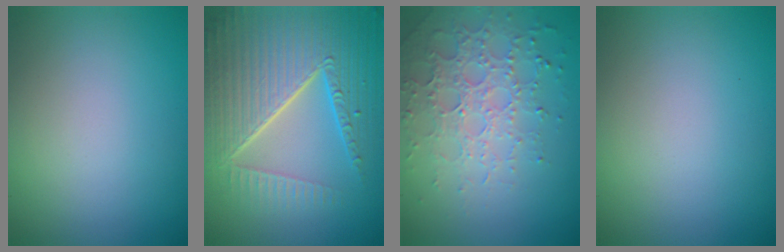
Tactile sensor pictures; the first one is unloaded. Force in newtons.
{"total": 8.9, "press": 6.1, "slide": 6.5}
{"total": 4.4, "press": 3.6, "slide": 2.6}
{"total": 0.0}